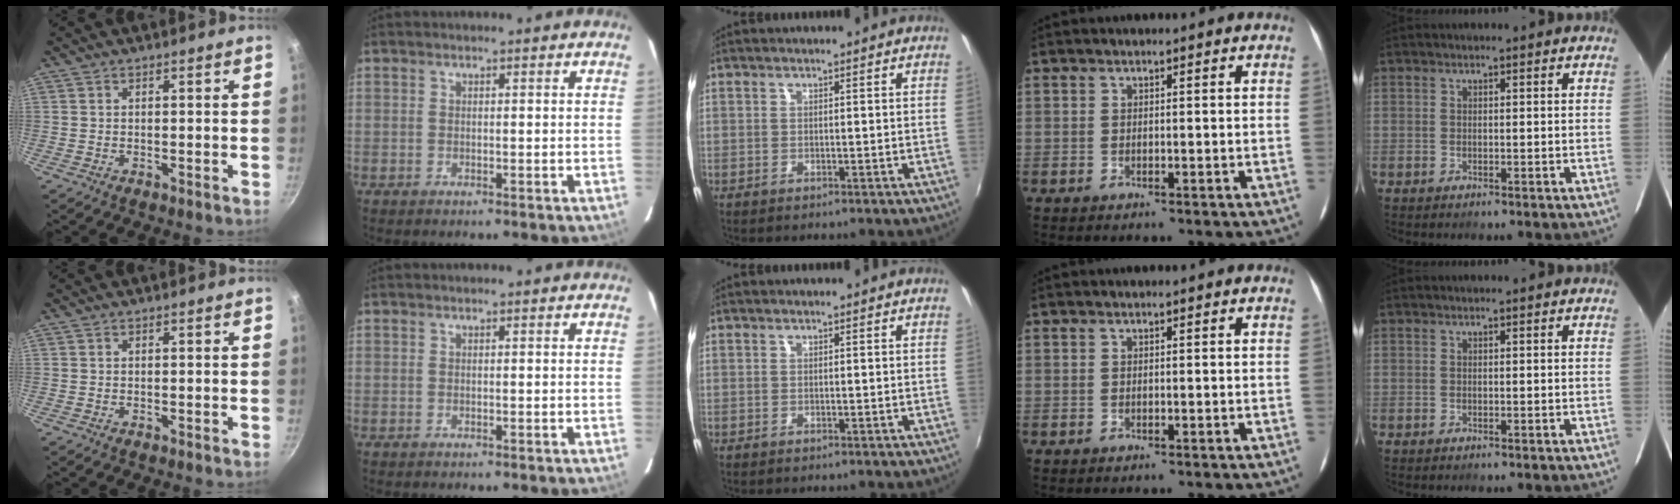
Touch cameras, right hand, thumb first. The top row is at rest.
{}